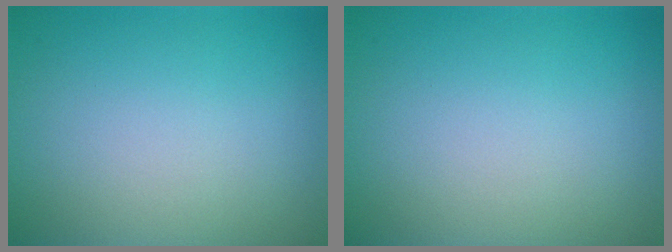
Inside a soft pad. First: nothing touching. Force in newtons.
{"total": 0.0}